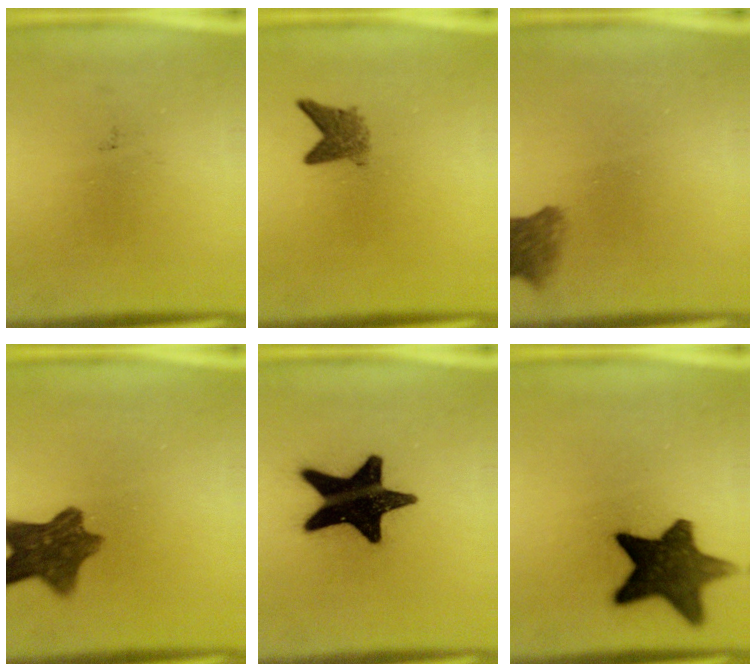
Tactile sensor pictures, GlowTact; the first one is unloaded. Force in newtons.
{"total": 3.0}
{"total": 4.6}
{"total": 9.1}
{"total": 20.0}
{"total": 13.4}